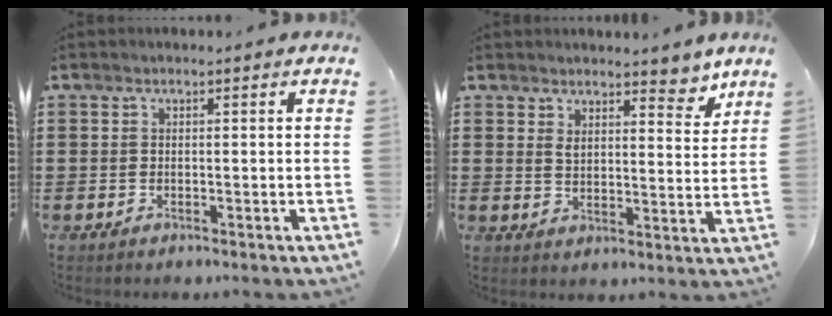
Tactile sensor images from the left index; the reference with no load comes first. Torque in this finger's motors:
{"motor_torque": [0.67, -0.67, 0.33, 0.07]}